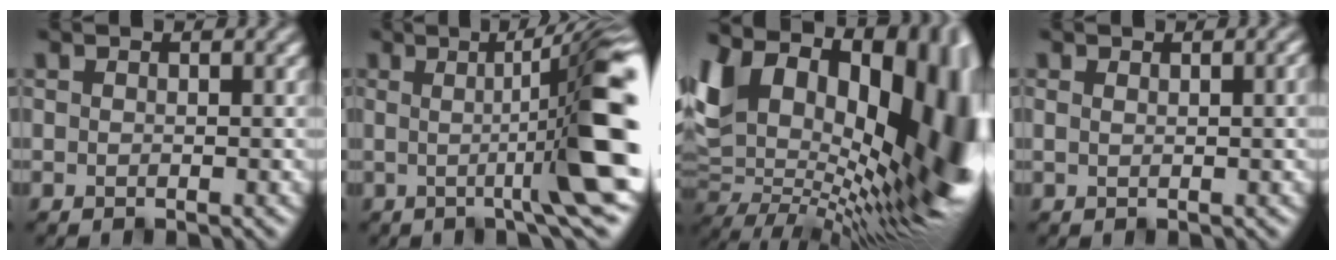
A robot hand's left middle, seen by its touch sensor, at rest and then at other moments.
{"total": 9.8, "force": [0.1, 1.1, 9.7], "torque": [-0.123, 0.005, -0.001]}
{"total": 21.0, "force": [4.2, 12.6, 16.3], "torque": [-0.261, 0.006, 0.093]}
{"total": 3.4, "force": [1.5, 1.4, 2.7], "torque": [-0.022, 0.011, 0.007]}